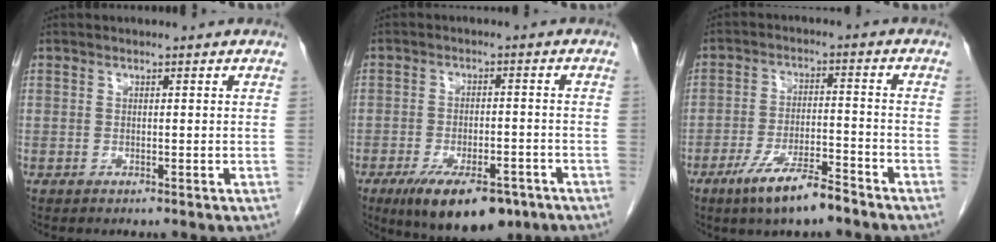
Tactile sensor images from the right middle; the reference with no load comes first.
{"total": 12.2, "force": [-8.0, 4.6, 7.9], "torque": [-0.128, -0.010, -0.121]}
{"total": 8.7, "force": [-6.3, 1.3, 5.9], "torque": [-0.111, -0.013, -0.111]}